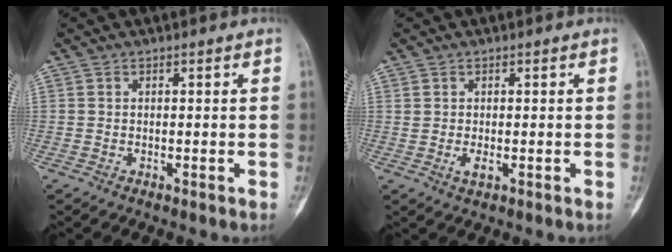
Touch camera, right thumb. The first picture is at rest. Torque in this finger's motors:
{"motor_torque": [-0.19, 0.13, 0.07, 0.17, -0.01]}